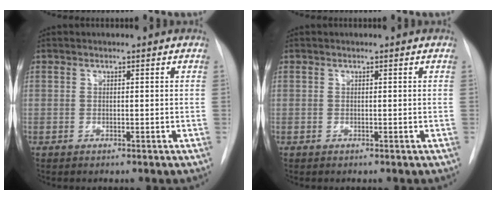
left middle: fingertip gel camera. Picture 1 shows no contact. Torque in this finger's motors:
{"motor_torque": [0.00, 0.00, 0.00, 0.00]}